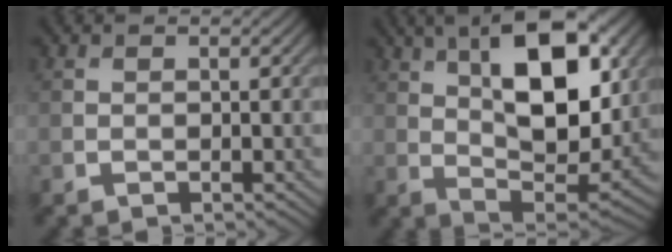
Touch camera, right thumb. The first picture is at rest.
{"total": 15.4, "force": [5.6, 7.0, 12.5], "torque": [-0.204, 0.001, 0.086]}